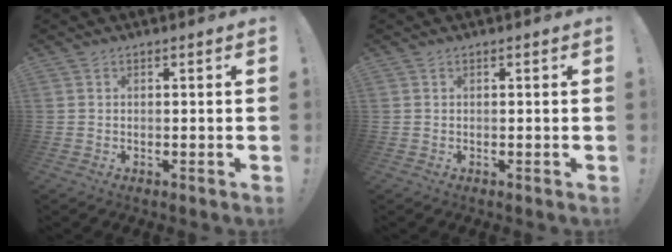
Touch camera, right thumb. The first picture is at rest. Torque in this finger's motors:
{"motor_torque": [-0.03, 0.03, 0.01, -0.03, 0.00]}